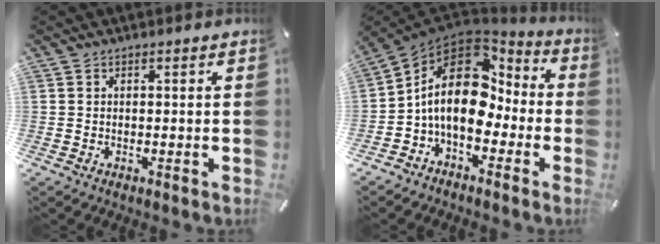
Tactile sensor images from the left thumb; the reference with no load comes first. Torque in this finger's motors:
{"motor_torque": [1.96, 3.05, 2.09, 0.68, 0.58]}